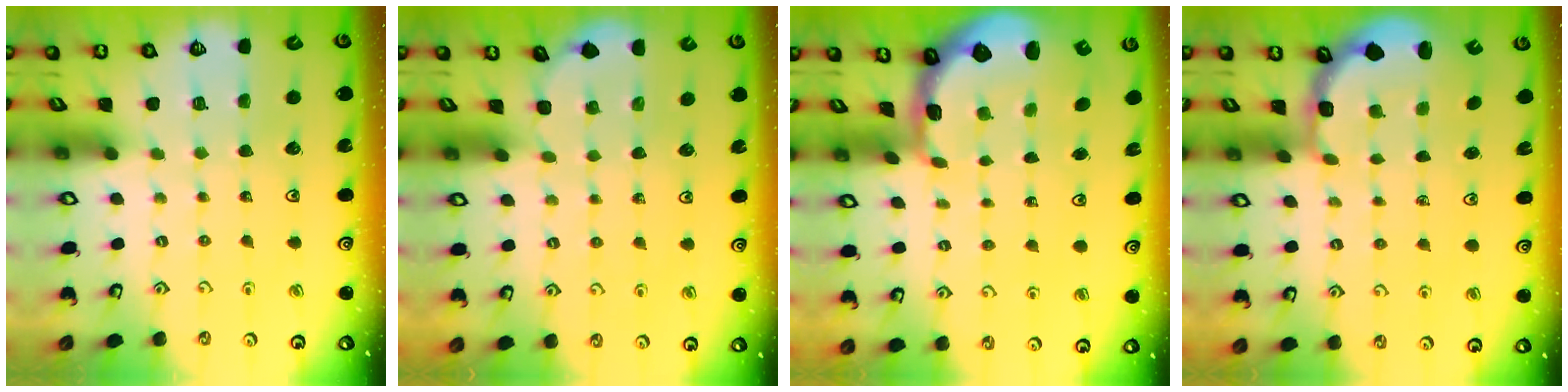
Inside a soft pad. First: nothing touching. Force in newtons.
{"total": 0.9, "press": 0.9, "slide": 0.1}
{"total": 2.3, "press": 1.5, "slide": 1.8}
{"total": 3.5, "press": 3.0, "slide": 1.6}